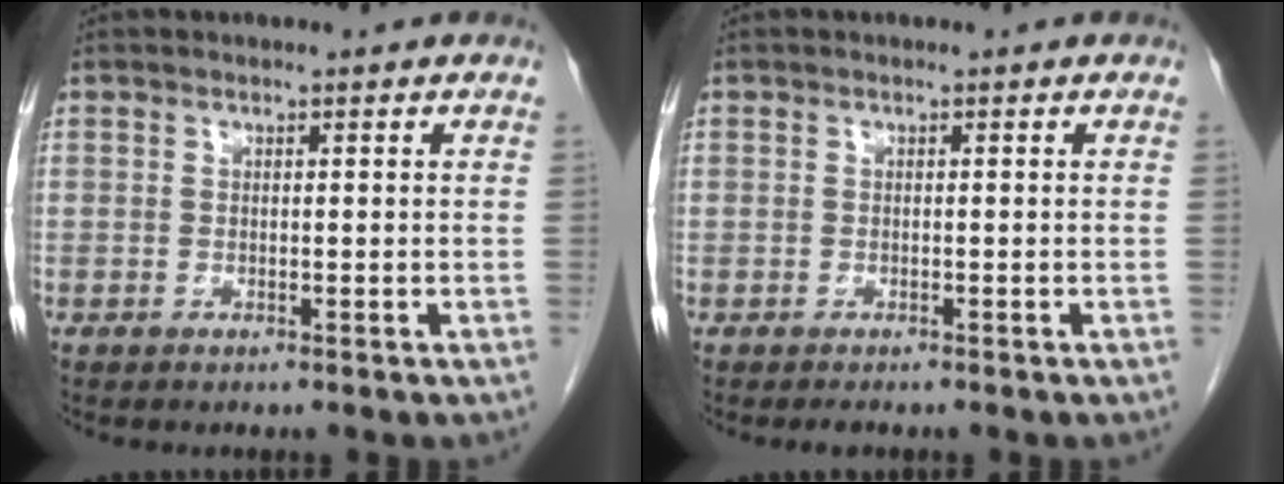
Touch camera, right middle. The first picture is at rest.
{"total": 1.0, "force": [-0.8, 0.4, 0.2], "torque": [-0.006, -0.001, -0.011]}